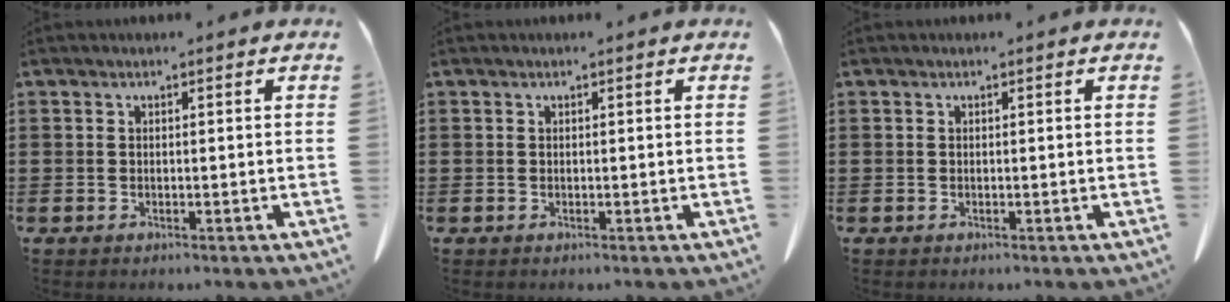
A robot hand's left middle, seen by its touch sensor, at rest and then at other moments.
{"total": 0.0}
{"total": 0.0}